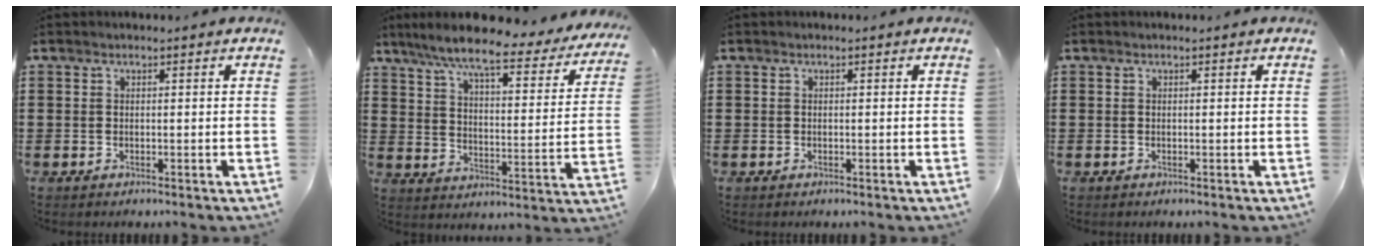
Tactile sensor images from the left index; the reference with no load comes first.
{"total": 8.8, "force": [7.1, 0.7, 5.1], "torque": [-0.119, -0.043, 0.114]}
{"total": 0.0}
{"total": 0.0}